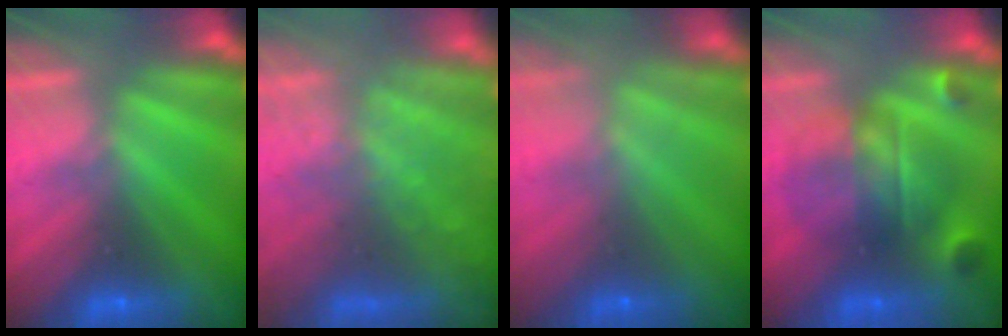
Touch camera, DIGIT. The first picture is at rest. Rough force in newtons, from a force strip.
{"total": 9.7}
{"total": 6.9}
{"total": 6.7}